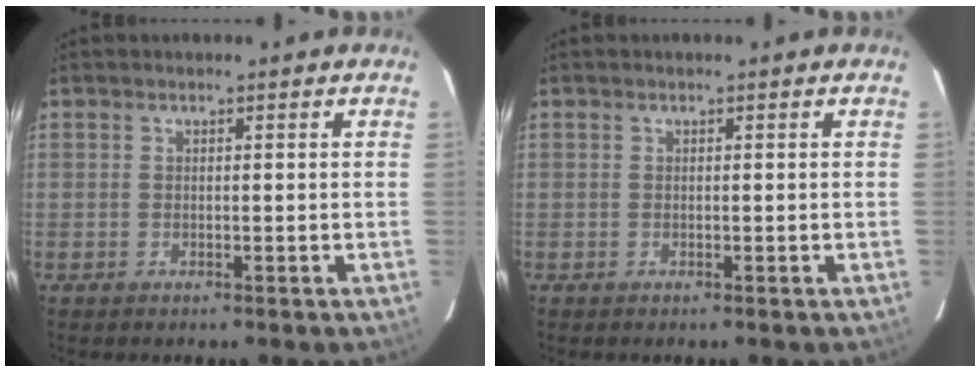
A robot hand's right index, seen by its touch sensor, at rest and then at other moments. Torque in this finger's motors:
{"motor_torque": [-0.05, 0.05, 0.00, 0.00]}